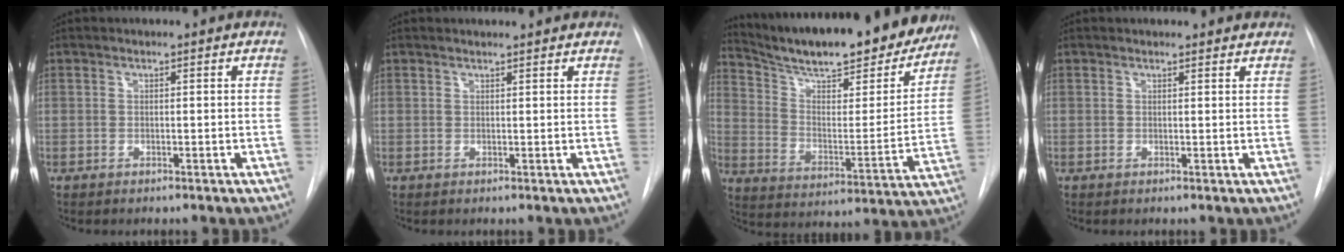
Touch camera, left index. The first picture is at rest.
{"total": 4.0, "force": [3.8, 0.7, 1.1], "torque": [-0.018, 0.015, 0.039]}
{"total": 26.3, "force": [23.0, 5.0, 11.6], "torque": [-0.186, -0.037, 0.322]}
{"total": 3.7, "force": [3.5, 1.0, 0.6], "torque": [-0.008, 0.009, 0.031]}